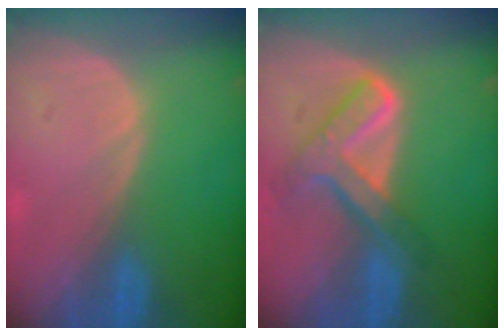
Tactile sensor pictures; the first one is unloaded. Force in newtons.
{"total": 7.7, "press": 6.5, "slide": 4.1}